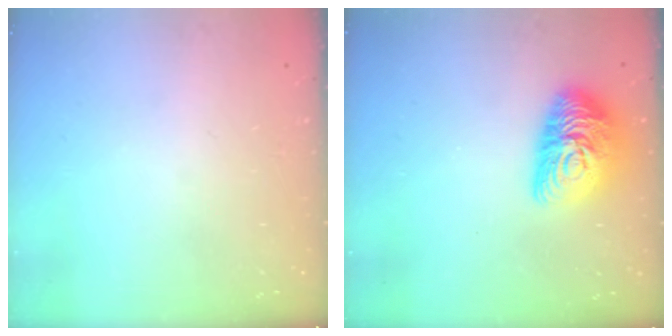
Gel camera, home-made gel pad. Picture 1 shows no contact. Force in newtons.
{"total": 13.2, "press": 13.2, "slide": 1.0}